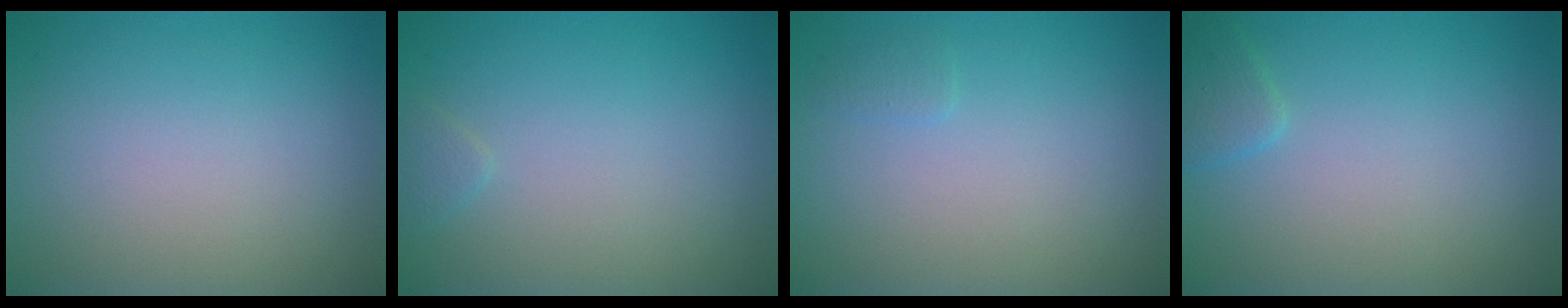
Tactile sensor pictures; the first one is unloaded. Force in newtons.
{"total": 0.7, "press": 0.7, "slide": 0.1}
{"total": 0.6, "press": 0.6, "slide": 0.0}
{"total": 1.4, "press": 1.4, "slide": 0.1}